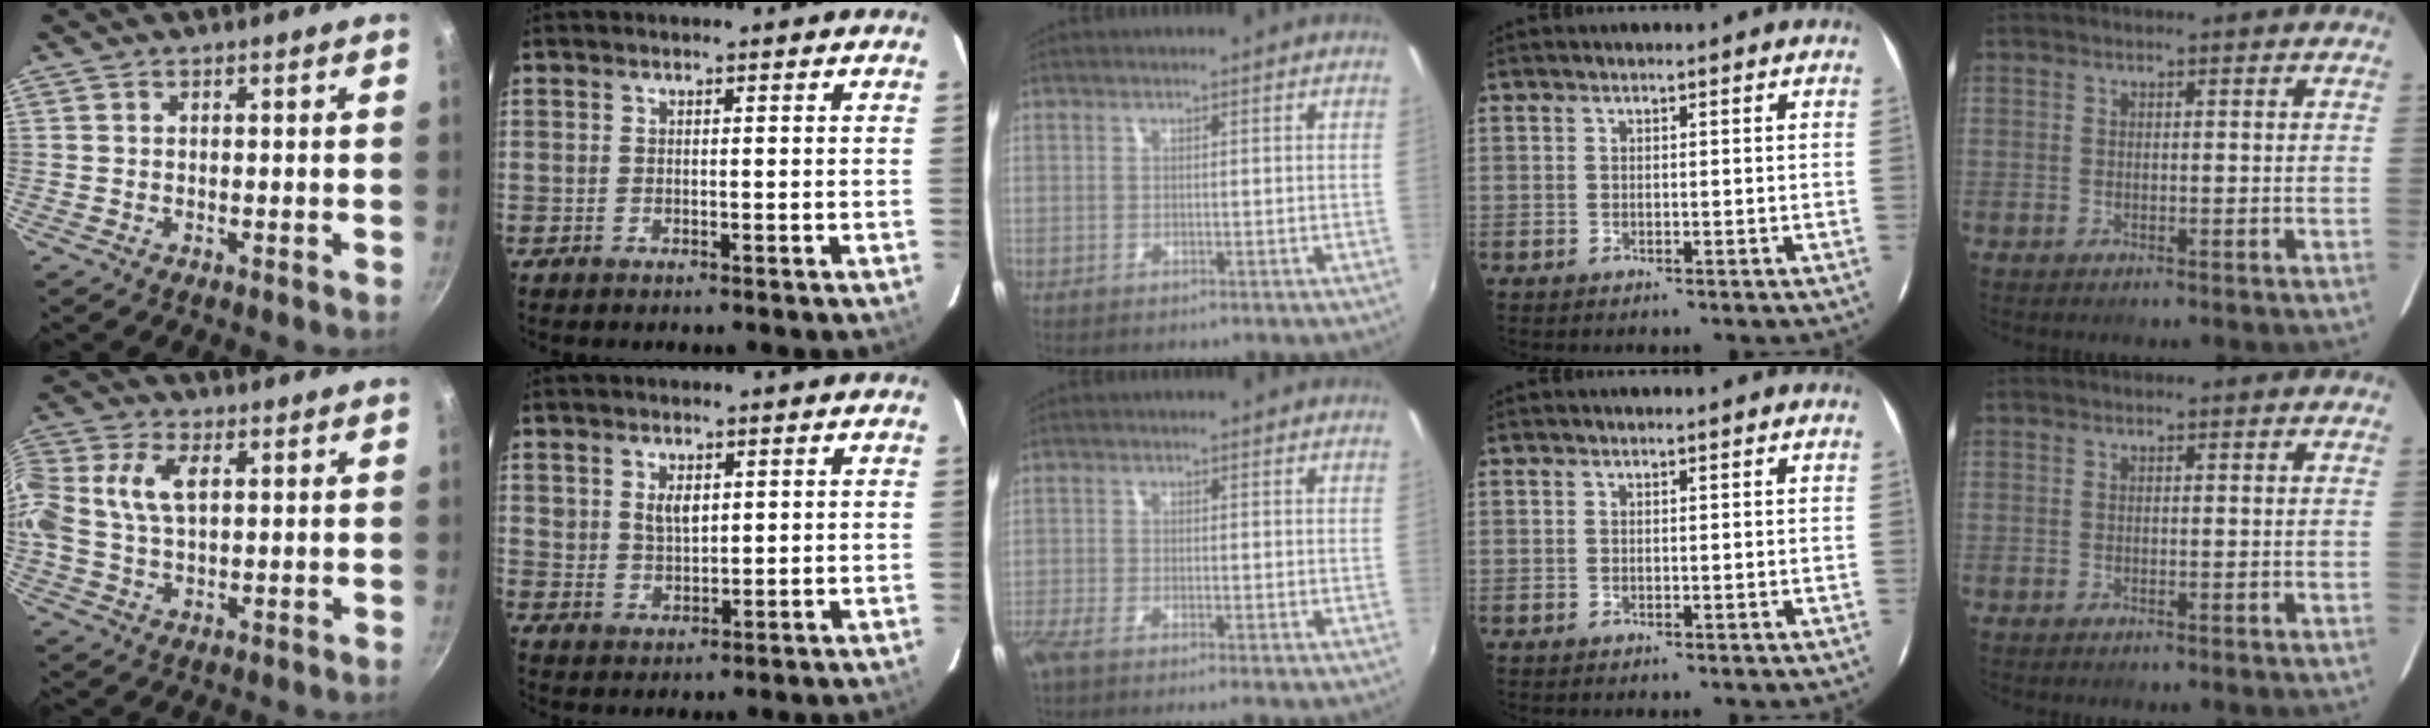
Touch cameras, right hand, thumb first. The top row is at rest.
{"thumb": {"total": 12.2, "force": [2.5, 7.7, 9.1], "torque": [-0.194, 0.026, 0.038]}, "index": {"total": 3.9, "force": [1.5, 2.6, 2.5], "torque": [-0.042, 0.002, 0.033]}, "middle": {"total": 3.9, "force": [-3.1, 0.1, 2.4], "torque": [-0.058, -0.016, -0.062]}}